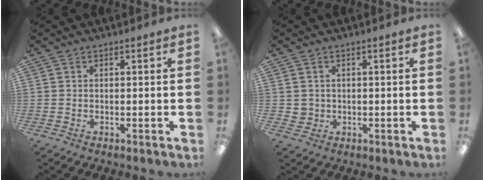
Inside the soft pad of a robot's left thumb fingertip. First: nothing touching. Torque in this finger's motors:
{"motor_torque": [-0.44, 0.09, 0.10, -0.28, 0.01]}